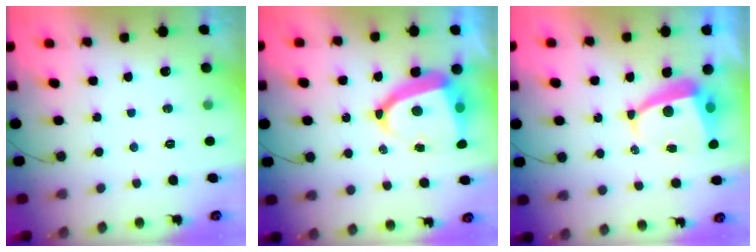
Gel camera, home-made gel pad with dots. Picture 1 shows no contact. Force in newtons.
{"total": 12.1, "press": 12.0, "slide": 1.1}
{"total": 5.8, "press": 5.7, "slide": 0.6}